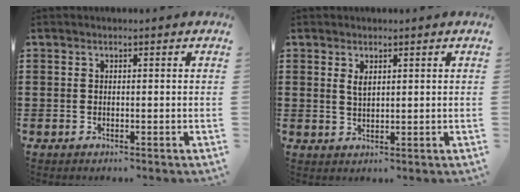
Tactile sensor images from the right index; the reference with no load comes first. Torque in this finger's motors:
{"motor_torque": [0.00, 0.01, 0.05, 0.03]}